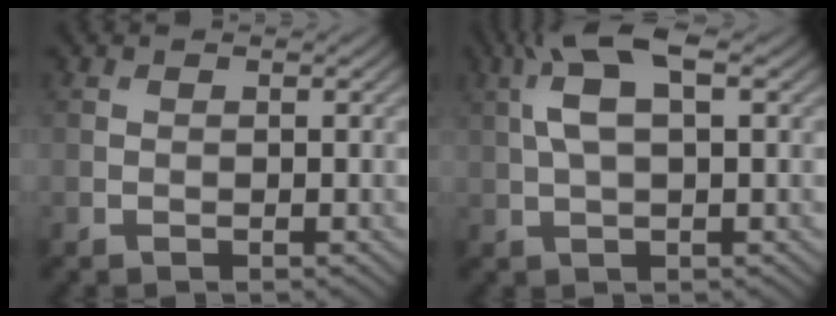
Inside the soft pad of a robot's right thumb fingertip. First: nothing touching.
{"total": 6.9, "force": [2.0, 2.5, 6.1], "torque": [-0.135, 0.018, 0.034]}